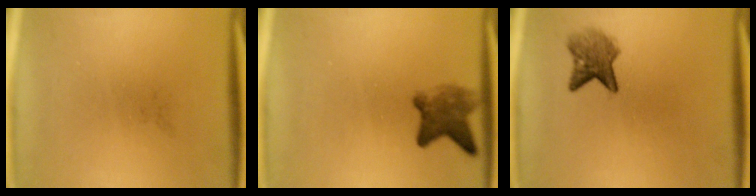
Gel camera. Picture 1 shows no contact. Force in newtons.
{"total": 4.6}
{"total": 4.0}